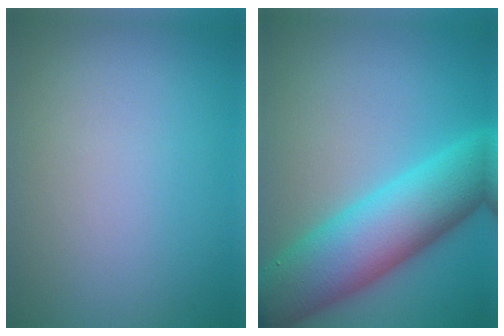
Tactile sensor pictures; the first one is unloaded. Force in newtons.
{"total": 9.9, "press": 9.9, "slide": 0.0}